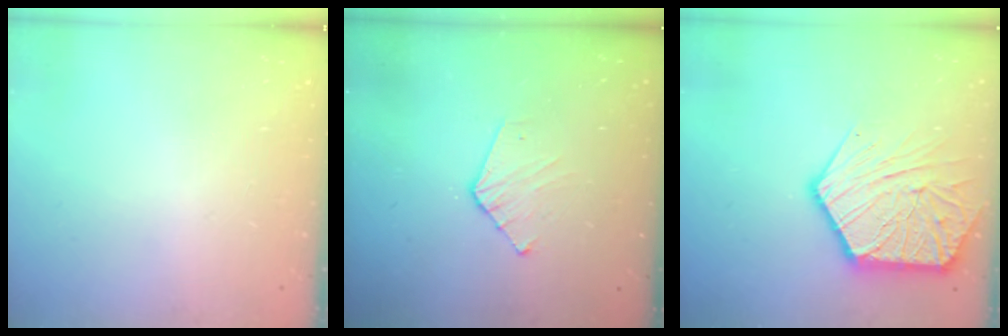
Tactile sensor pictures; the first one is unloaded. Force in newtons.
{"total": 5.0, "press": 5.0, "slide": 0.5}
{"total": 16.9, "press": 16.9, "slide": 1.3}